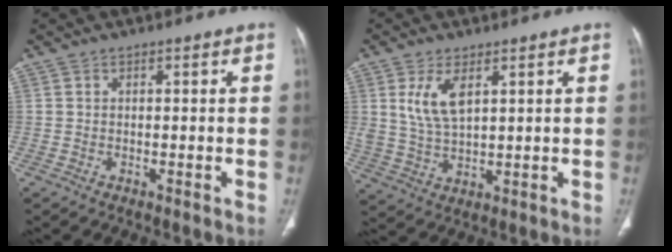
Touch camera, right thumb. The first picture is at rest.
{"total": 7.8, "force": [3.1, 3.7, 6.1], "torque": [-0.120, -0.014, 0.073]}